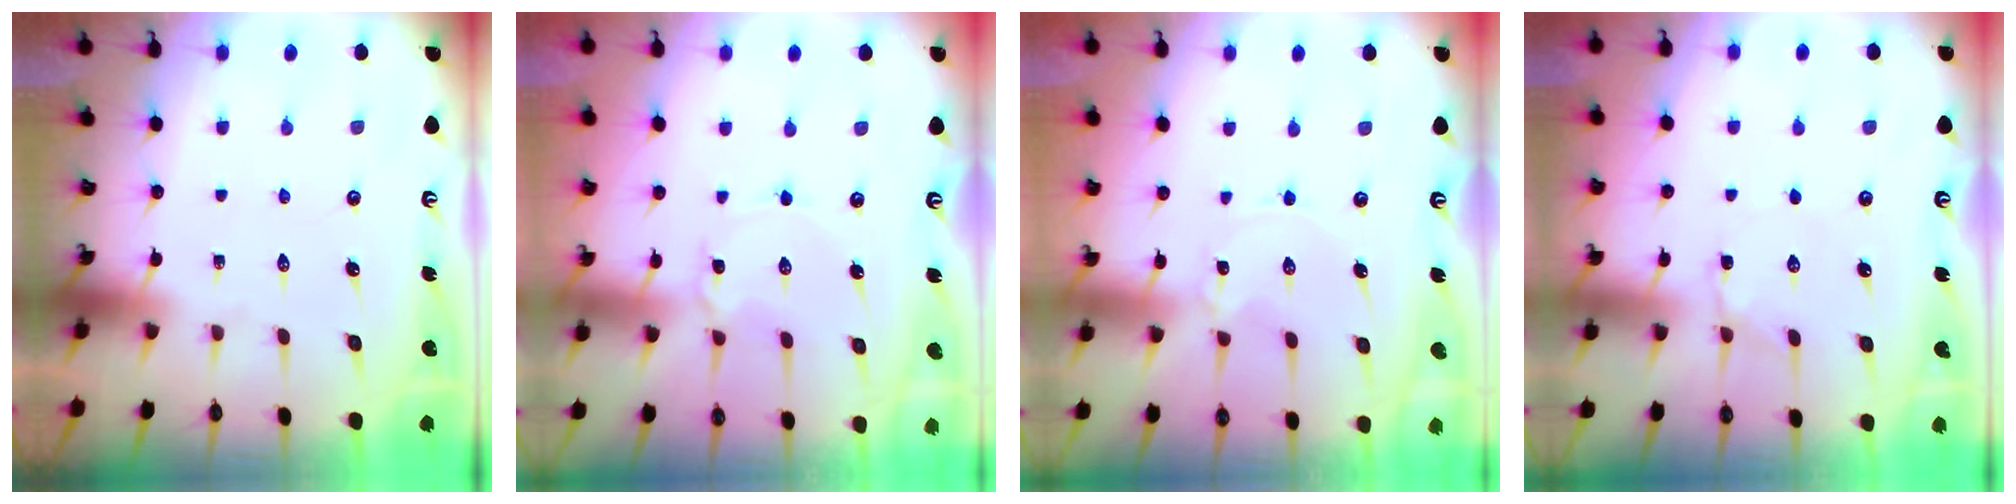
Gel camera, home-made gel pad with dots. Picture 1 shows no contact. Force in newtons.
{"total": 3.1, "press": 3.1, "slide": 0.4}
{"total": 1.1, "press": 1.1, "slide": 0.1}
{"total": 2.3, "press": 2.2, "slide": 0.6}